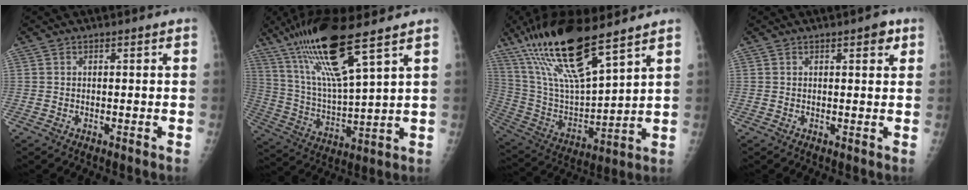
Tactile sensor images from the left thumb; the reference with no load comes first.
{"total": 17.5, "force": [11.0, 2.1, 13.4], "torque": [-0.259, -0.047, 0.217]}
{"total": 21.6, "force": [14.4, 4.7, 15.3], "torque": [-0.282, -0.057, 0.277]}
{"total": 2.6, "force": [1.4, 0.9, 2.0], "torque": [-0.018, -0.003, 0.015]}